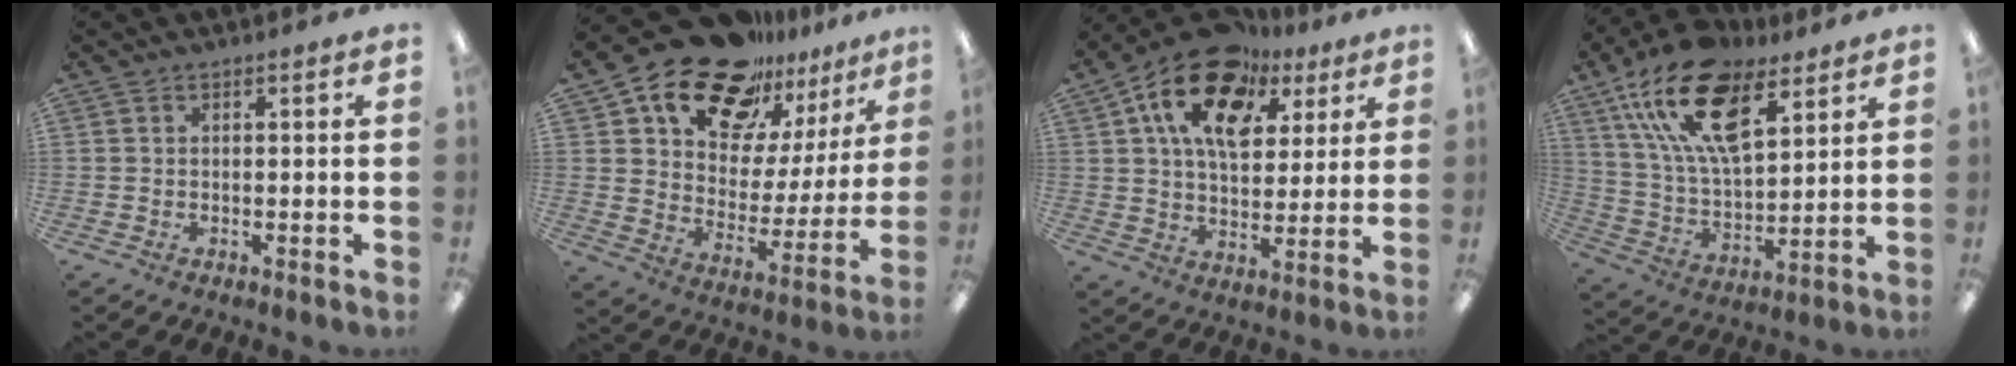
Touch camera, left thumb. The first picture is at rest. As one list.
[{"total": 19.9, "force": [15.5, 10.0, 7.4], "torque": [-0.142, -0.103, 0.276]}, {"total": 16.7, "force": [9.5, 10.0, 9.5], "torque": [-0.176, -0.033, 0.174]}, {"total": 21.3, "force": [11.9, 10.5, 14.3], "torque": [-0.272, -0.044, 0.209]}]